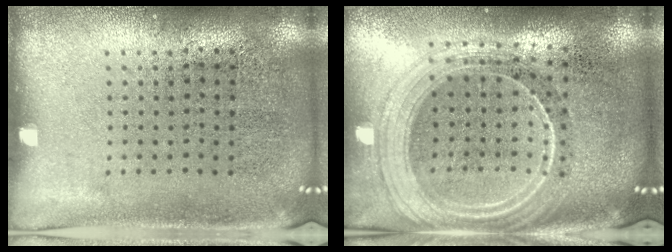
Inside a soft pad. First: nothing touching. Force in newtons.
{"total": 2.3, "press": 2.0, "slide": 1.1}